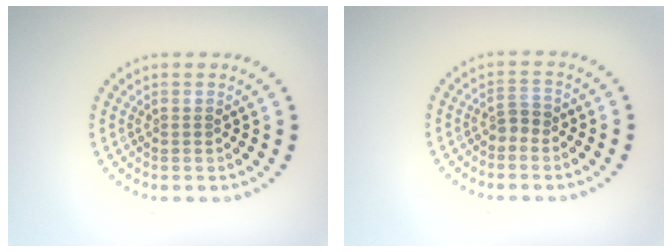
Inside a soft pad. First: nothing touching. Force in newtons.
{"total": 1.2, "press": 1.0, "slide": 0.5}